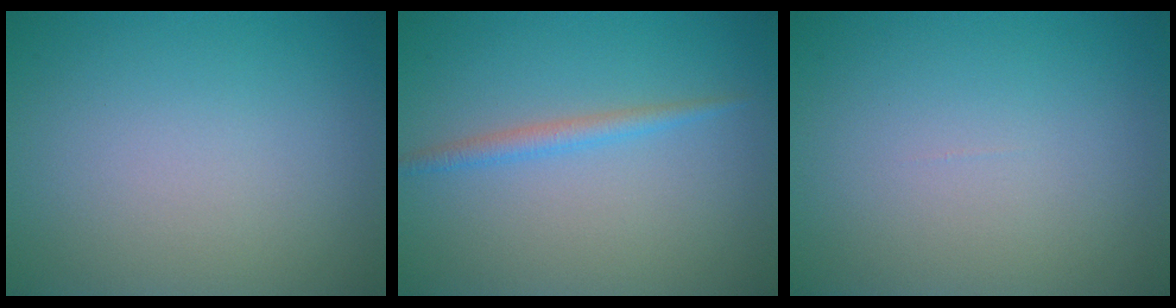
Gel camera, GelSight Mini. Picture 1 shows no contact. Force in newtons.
{"total": 1.6, "press": 1.6, "slide": 0.0}
{"total": 0.0}